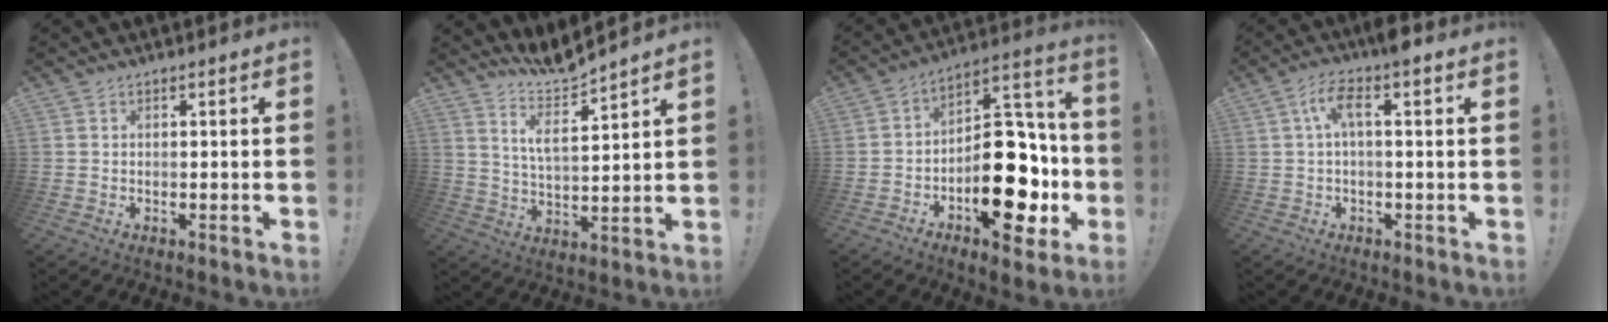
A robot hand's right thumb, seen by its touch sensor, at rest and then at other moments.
{"total": 8.9, "force": [7.6, 0.3, 4.7], "torque": [-0.100, -0.060, 0.133]}
{"total": 22.5, "force": [-6.7, 12.4, 17.6], "torque": [-0.234, 0.058, -0.079]}
{"total": 7.6, "force": [1.9, 1.5, 7.2], "torque": [-0.137, -0.002, 0.031]}